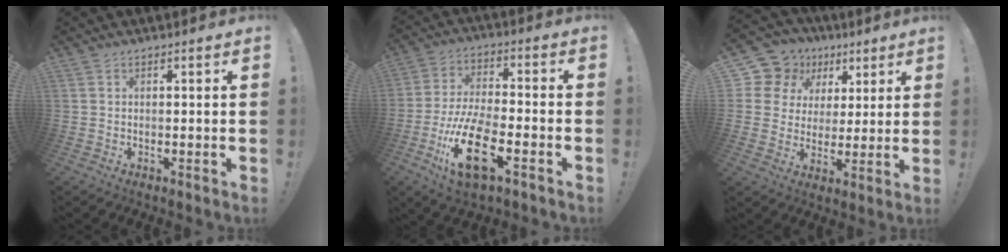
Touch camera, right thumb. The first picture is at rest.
{"total": 17.3, "force": [-7.9, 6.8, 13.9], "torque": [-0.283, 0.033, -0.130]}
{"total": 11.2, "force": [5.2, 9.3, 3.3], "torque": [-0.065, -0.032, 0.111]}